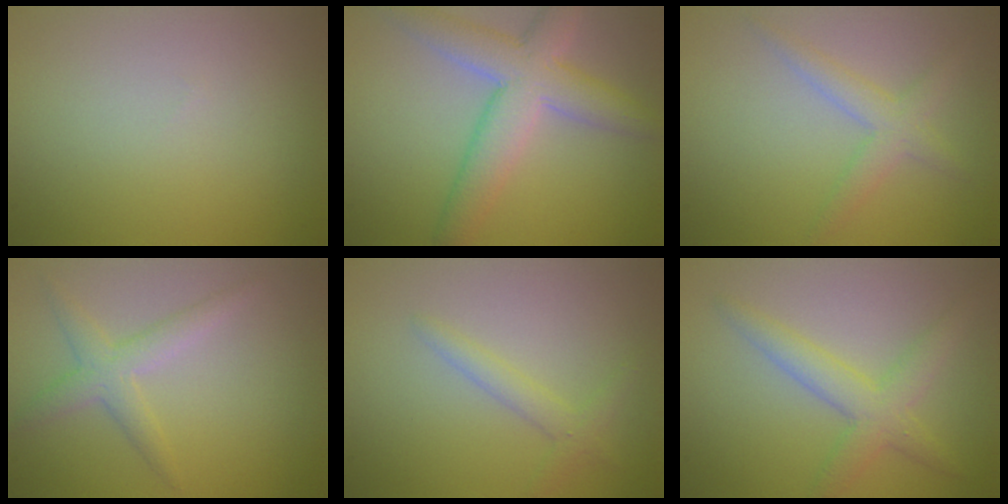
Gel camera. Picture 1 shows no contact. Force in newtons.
{"total": 6.1, "press": 6.1, "slide": 0.5}
{"total": 2.5, "press": 2.5, "slide": 0.2}
{"total": 1.7, "press": 1.7, "slide": 0.2}
{"total": 1.7, "press": 1.7, "slide": 0.1}
{"total": 3.6, "press": 3.6, "slide": 0.0}